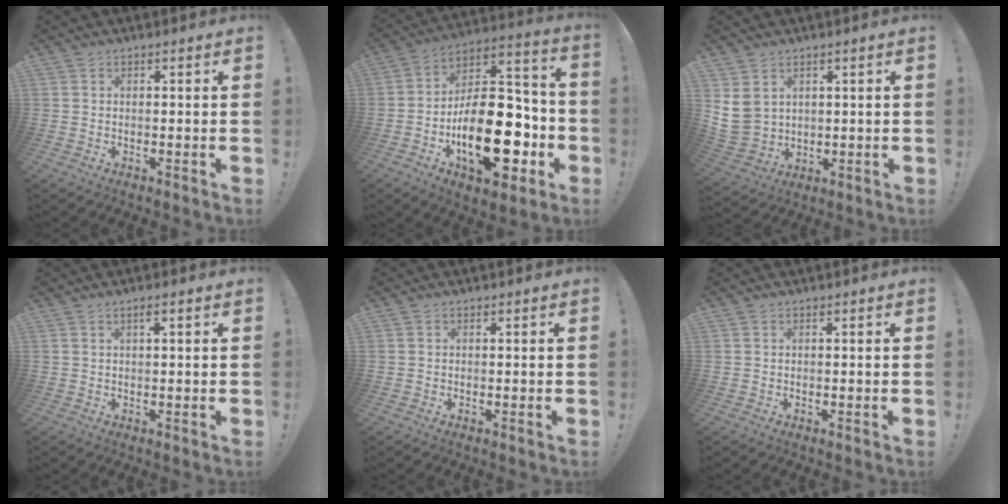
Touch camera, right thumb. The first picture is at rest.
{"total": 26.7, "force": [-8.5, 13.4, 21.5], "torque": [-0.349, 0.051, -0.121]}
{"total": 7.7, "force": [3.6, 6.0, 3.3], "torque": [-0.066, -0.022, 0.074]}
{"total": 1.6, "force": [0.7, -0.1, 1.5], "torque": [-0.023, -0.001, 0.008]}
{"total": 0.0}
{"total": 0.0}